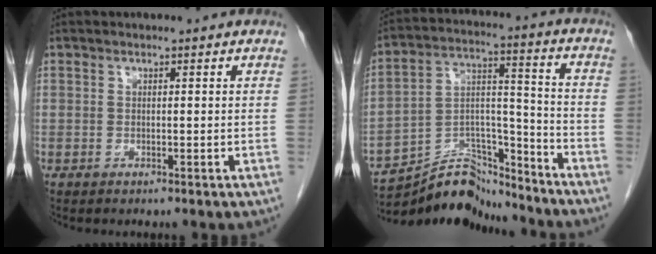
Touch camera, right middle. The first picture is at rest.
{"total": 14.1, "force": [-13.6, 2.4, 2.6], "torque": [-0.045, 0.038, -0.234]}